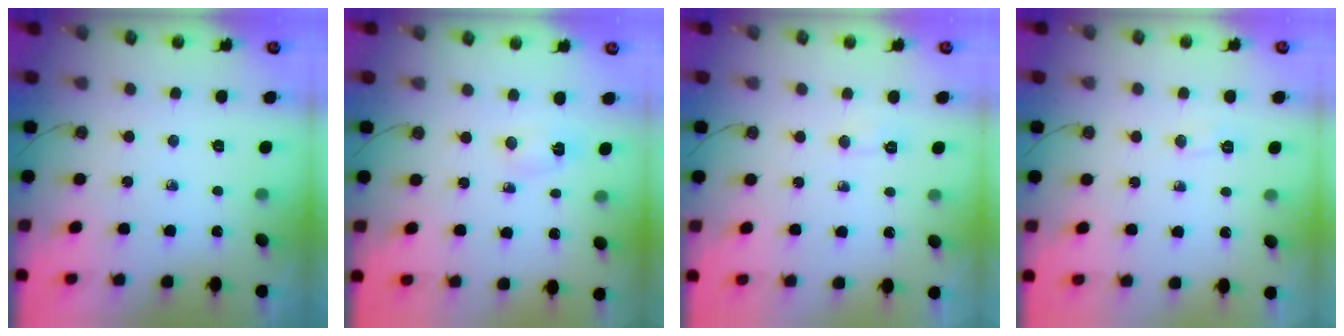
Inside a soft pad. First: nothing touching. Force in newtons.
{"total": 2.5, "press": 2.4, "slide": 0.5}
{"total": 3.0, "press": 3.0, "slide": 0.5}
{"total": 20.2, "press": 5.7, "slide": 19.4}